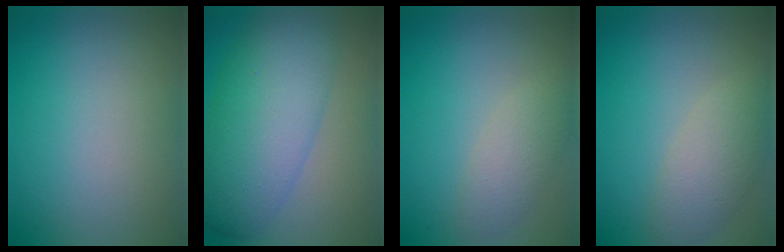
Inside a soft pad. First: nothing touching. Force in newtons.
{"total": 9.0, "press": 9.0, "slide": 0.2}
{"total": 2.6, "press": 2.6, "slide": 0.2}
{"total": 3.7, "press": 3.7, "slide": 0.2}